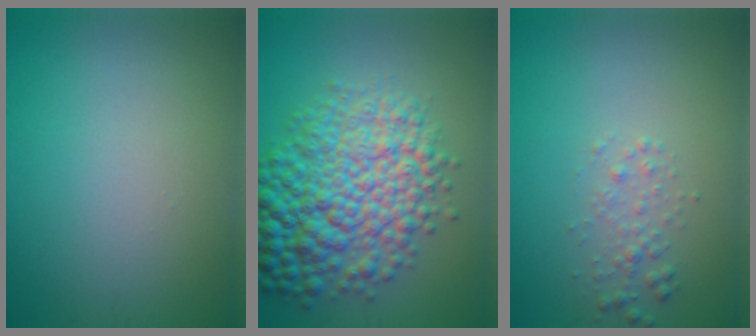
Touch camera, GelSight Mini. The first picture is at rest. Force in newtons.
{"total": 10.1, "press": 10.1, "slide": 0.1}
{"total": 1.6, "press": 1.6, "slide": 0.0}